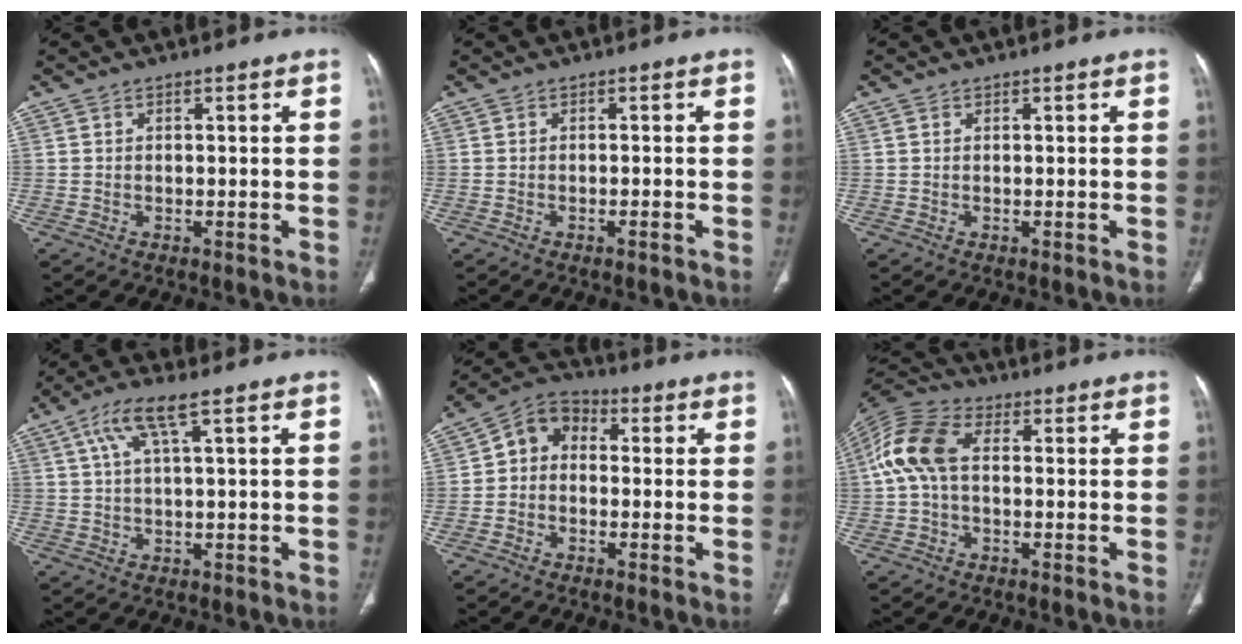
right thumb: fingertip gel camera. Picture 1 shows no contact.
{"total": 1.0, "force": [-0.8, 0.1, 0.6], "torque": [-0.016, 0.006, -0.008]}
{"total": 0.0}
{"total": 6.0, "force": [2.5, 0.8, 5.4], "torque": [-0.125, 0.010, 0.055]}
{"total": 6.8, "force": [-0.4, 5.5, 4.1], "torque": [-0.045, 0.023, -0.030]}
{"total": 10.7, "force": [0.7, 6.7, 8.4], "torque": [-0.183, 0.029, 0.003]}